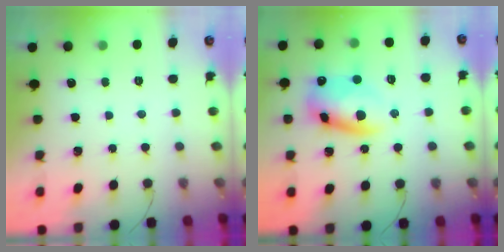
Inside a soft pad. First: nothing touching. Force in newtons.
{"total": 10.9, "press": 10.7, "slide": 1.9}